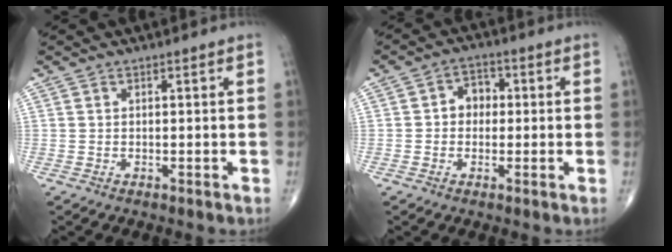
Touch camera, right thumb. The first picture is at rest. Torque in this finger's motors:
{"motor_torque": [0.82, 0.73, 0.37, -0.02, 0.00]}